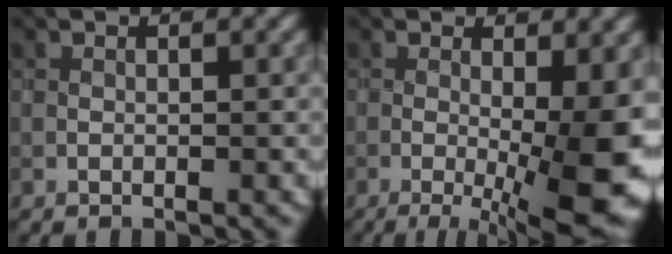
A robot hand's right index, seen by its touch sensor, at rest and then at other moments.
{"total": 11.8, "force": [-2.8, 3.4, 10.9], "torque": [-0.147, -0.003, -0.038]}